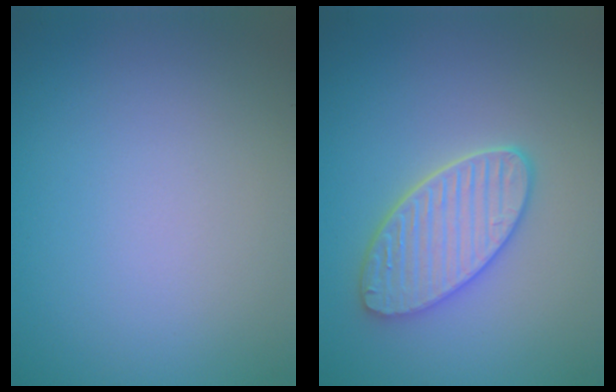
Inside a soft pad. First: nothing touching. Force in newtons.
{"total": 4.7, "press": 4.2, "slide": 2.1}